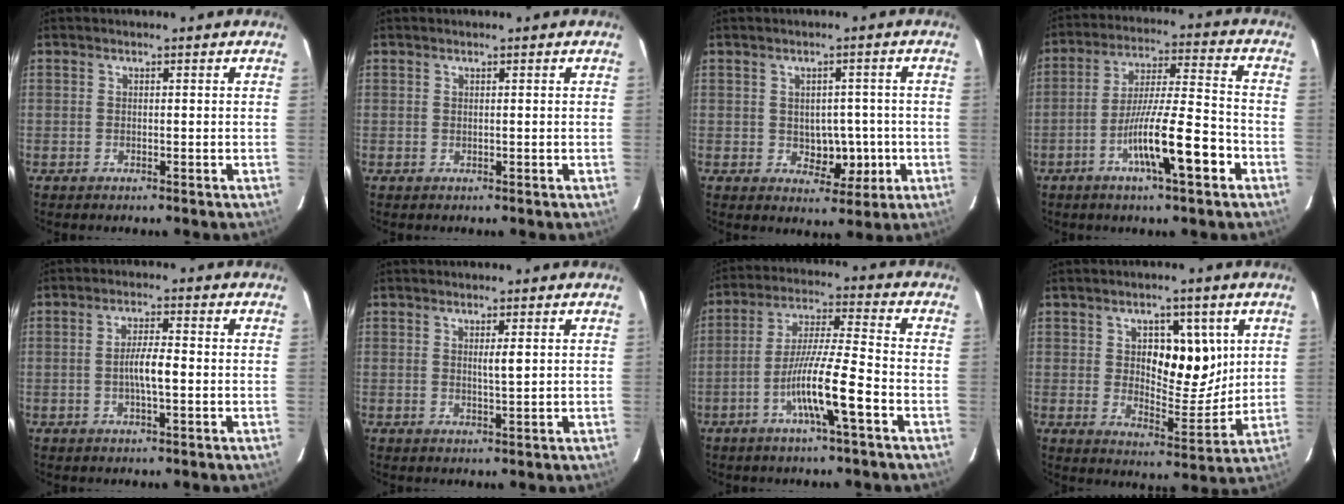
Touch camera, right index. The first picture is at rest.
{"total": 0.0}
{"total": 5.0, "force": [-0.8, 3.6, 3.3], "torque": [-0.034, 0.010, 0.000]}
{"total": 12.5, "force": [-5.5, 1.0, 11.2], "torque": [-0.194, 0.002, -0.096]}
{"total": 4.2, "force": [-0.7, 0.6, 4.1], "torque": [-0.076, 0.003, -0.014]}
{"total": 1.7, "force": [0.5, 0.0, 1.6], "torque": [-0.030, -0.001, 0.010]}
{"total": 10.5, "force": [-4.4, -0.3, 9.5], "torque": [-0.180, 0.002, -0.083]}
{"total": 10.1, "force": [3.0, 4.9, 8.3], "torque": [-0.112, 0.006, 0.052]}